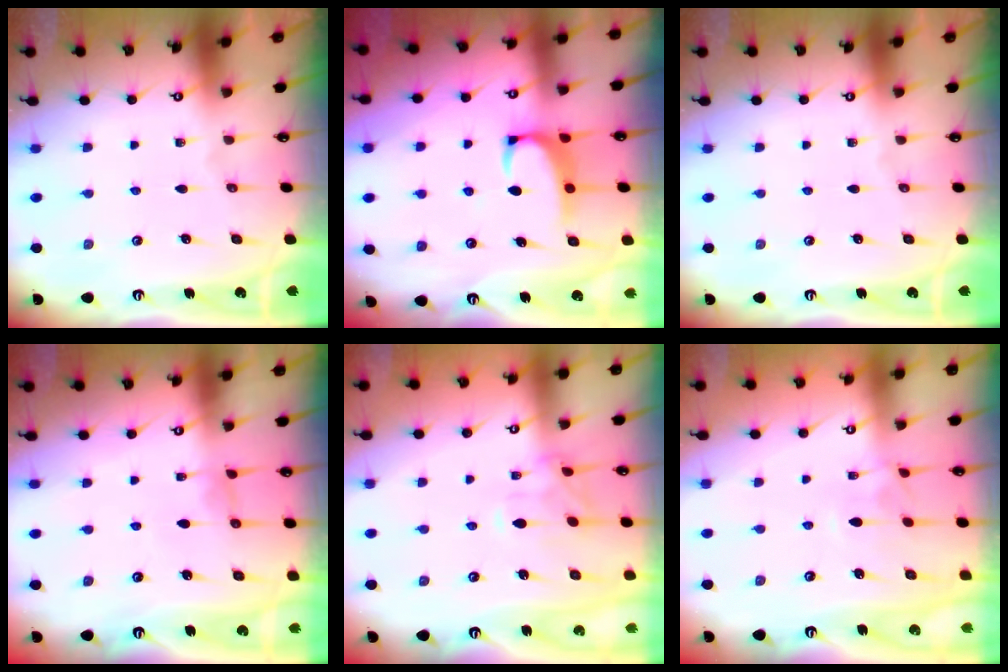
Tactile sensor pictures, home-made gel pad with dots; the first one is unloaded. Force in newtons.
{"total": 2.6, "press": 2.5, "slide": 0.7}
{"total": 0.0}
{"total": 0.7, "press": 0.4, "slide": 0.5}
{"total": 0.0}
{"total": 2.4, "press": 2.4, "slide": 0.7}